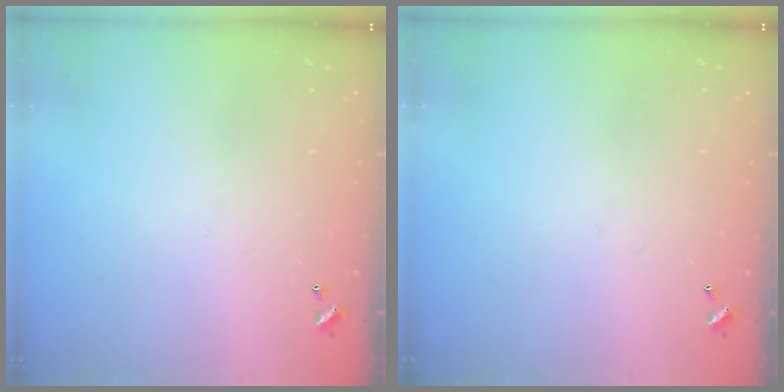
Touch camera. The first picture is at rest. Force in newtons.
{"total": 0.0}